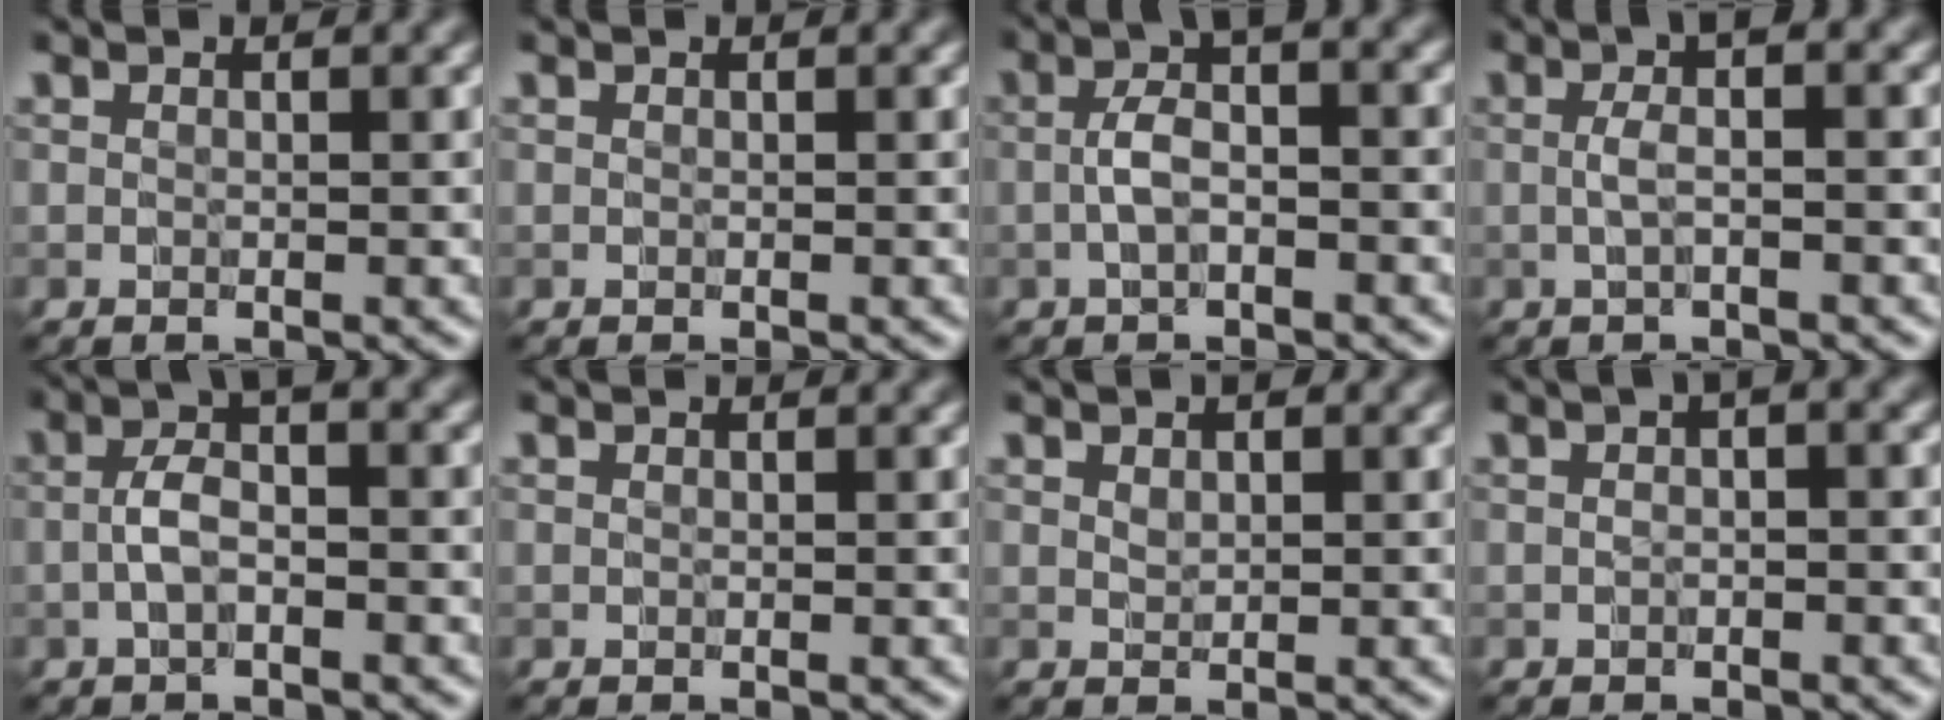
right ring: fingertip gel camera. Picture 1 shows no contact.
{"total": 0.0}
{"total": 3.1, "force": [-0.5, 1.0, 2.9], "torque": [-0.058, 0.010, -0.014]}
{"total": 2.3, "force": [0.1, 0.3, 2.3], "torque": [-0.044, 0.007, -0.002]}
{"total": 2.8, "force": [-0.7, 1.0, 2.6], "torque": [-0.051, 0.009, -0.018]}
{"total": 0.0}
{"total": 1.0, "force": [0.6, 0.6, 0.5], "torque": [-0.003, 0.000, 0.010]}
{"total": 1.4, "force": [-0.1, 0.5, 1.3], "torque": [-0.021, 0.005, -0.007]}